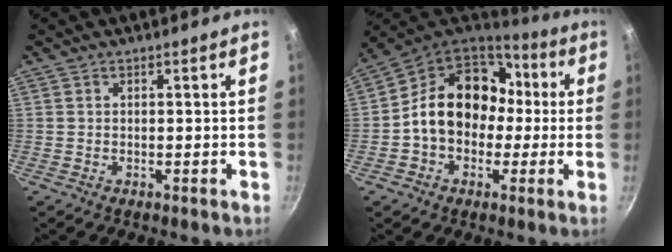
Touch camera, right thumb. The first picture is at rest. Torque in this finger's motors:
{"motor_torque": [2.29, 2.53, 1.65, -0.82, 0.14]}